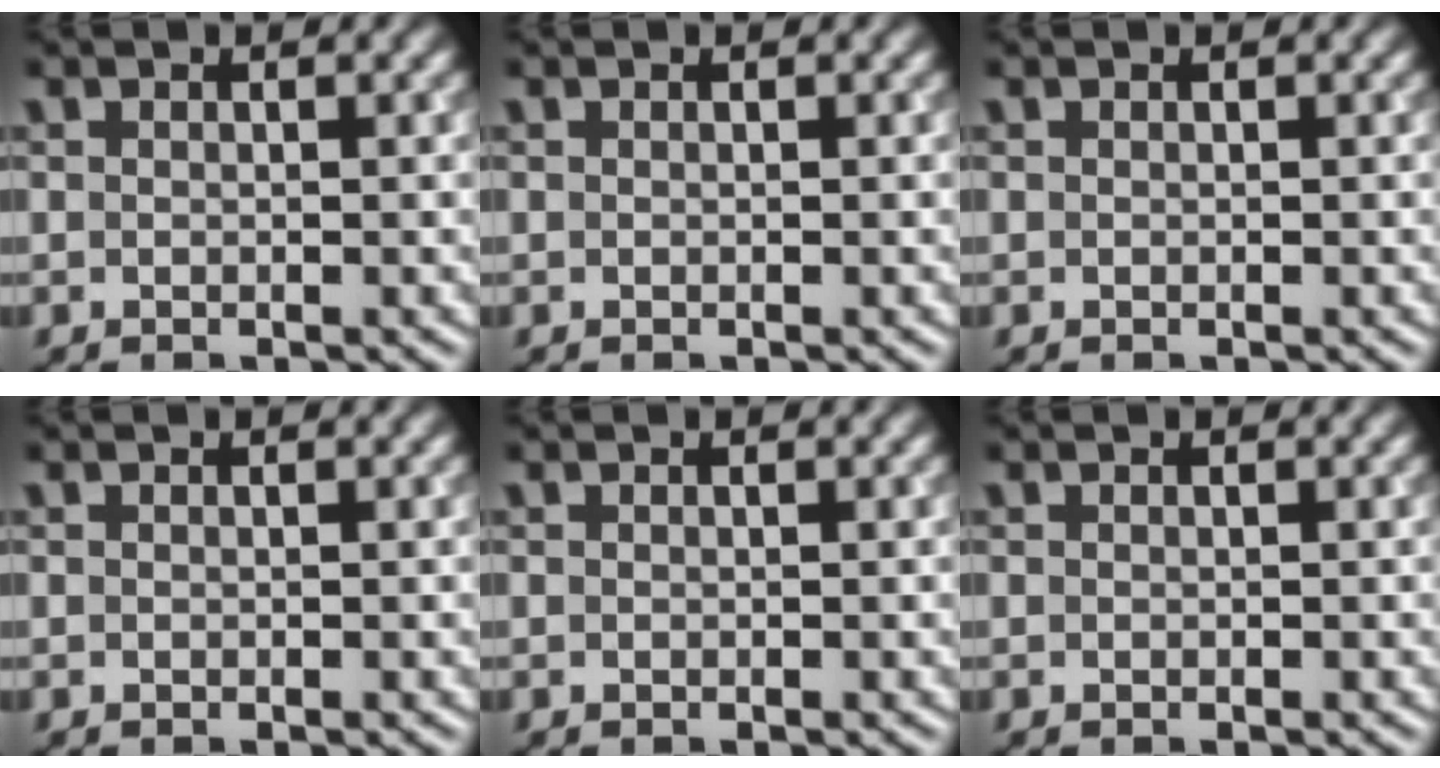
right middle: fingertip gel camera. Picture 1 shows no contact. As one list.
[{"total": 0.0}, {"total": 0.0}, {"total": 0.0}, {"total": 0.0}, {"total": 0.0}]